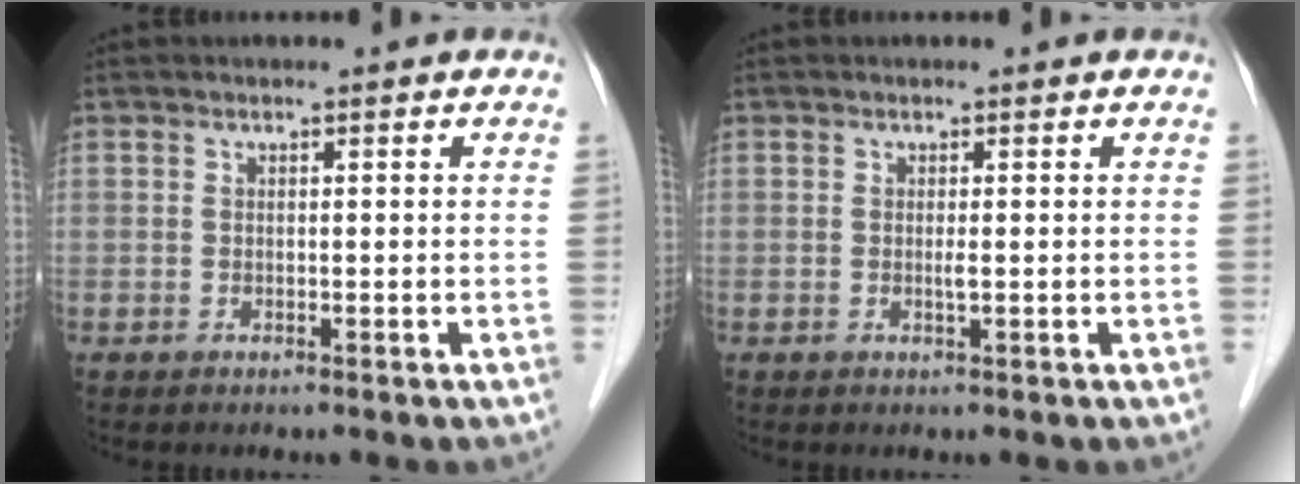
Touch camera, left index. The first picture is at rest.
{"total": 0.7, "force": [0.0, 0.0, 0.7], "torque": [-0.016, -0.002, 0.000]}